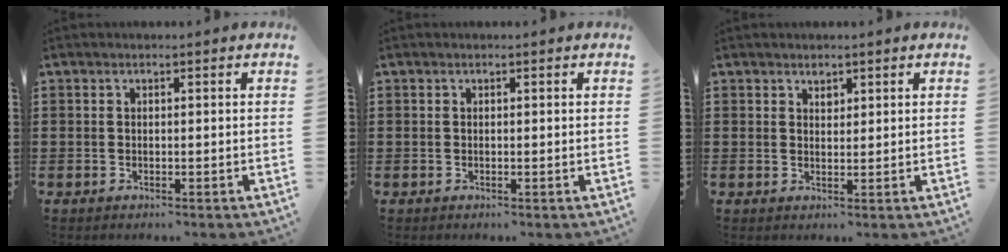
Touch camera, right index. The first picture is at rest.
{"total": 0.0}
{"total": 1.3, "force": [1.0, 0.8, 0.4], "torque": [-0.001, -0.002, 0.018]}